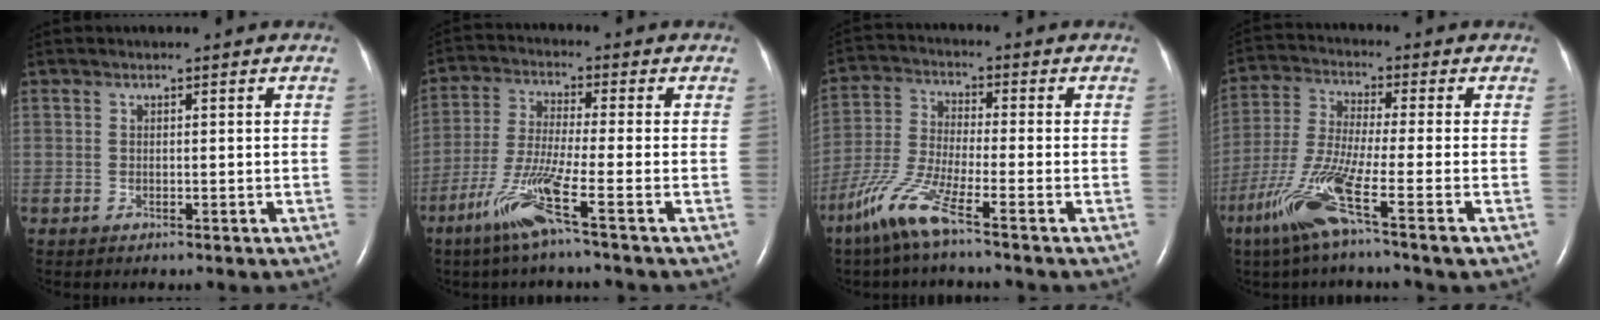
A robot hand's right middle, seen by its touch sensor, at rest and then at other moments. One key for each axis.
{"total": 8.8, "fx": -4.9, "fy": -1.3, "fz": 7.2, "tx": -0.144, "ty": -0.027, "tz": -0.104}
{"total": 8.3, "fx": -5.5, "fy": -0.1, "fz": 6.2, "tx": -0.142, "ty": -0.019, "tz": -0.120}
{"total": 11.6, "fx": -5.9, "fy": -0.7, "fz": 10.0, "tx": -0.209, "ty": -0.029, "tz": -0.120}